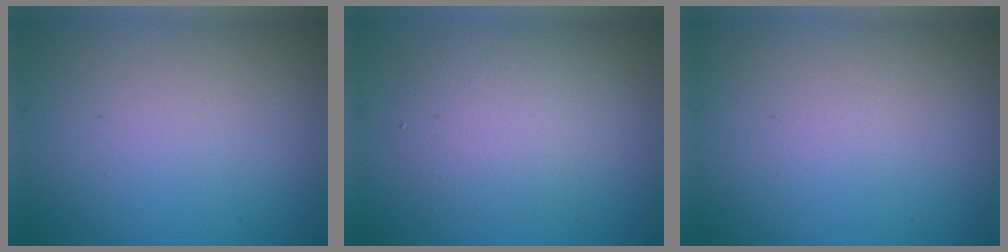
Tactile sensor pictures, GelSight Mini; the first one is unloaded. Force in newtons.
{"total": 3.8, "press": 3.8, "slide": 0.3}
{"total": 0.0}